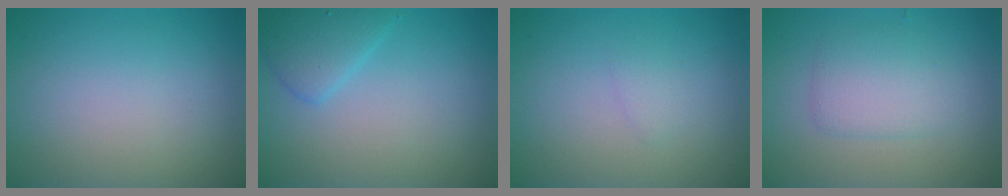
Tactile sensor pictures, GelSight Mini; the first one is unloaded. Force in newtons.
{"total": 2.6, "press": 2.6, "slide": 0.2}
{"total": 0.8, "press": 0.8, "slide": 0.1}
{"total": 2.9, "press": 2.9, "slide": 0.2}